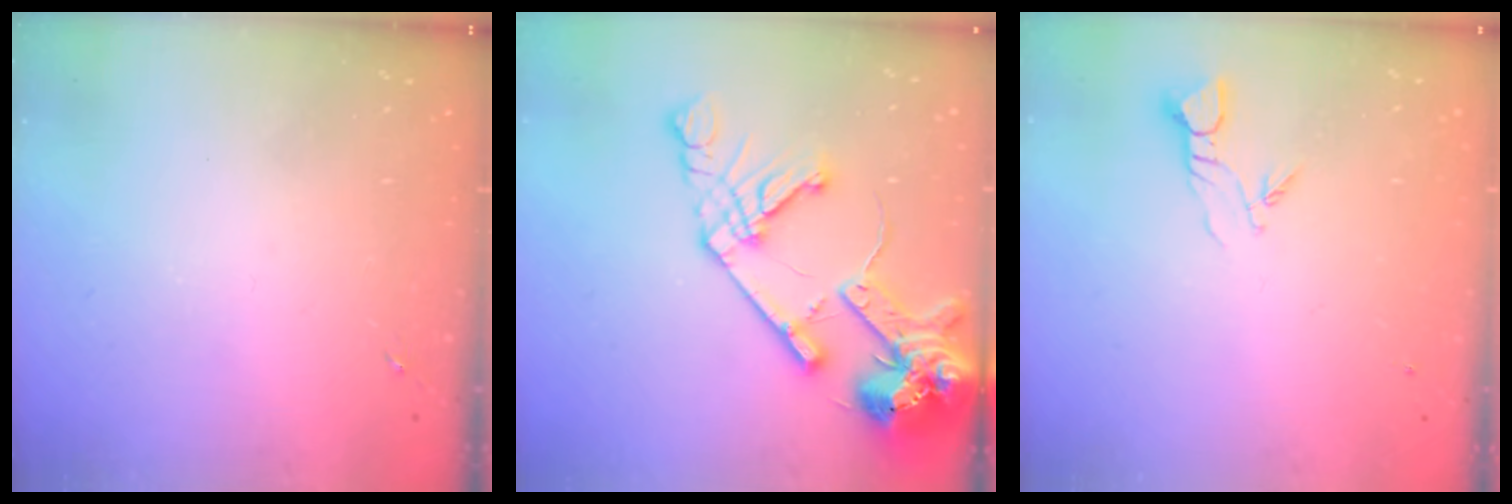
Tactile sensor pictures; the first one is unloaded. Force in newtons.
{"total": 20.4, "press": 20.2, "slide": 2.9}
{"total": 3.8, "press": 3.8, "slide": 0.3}